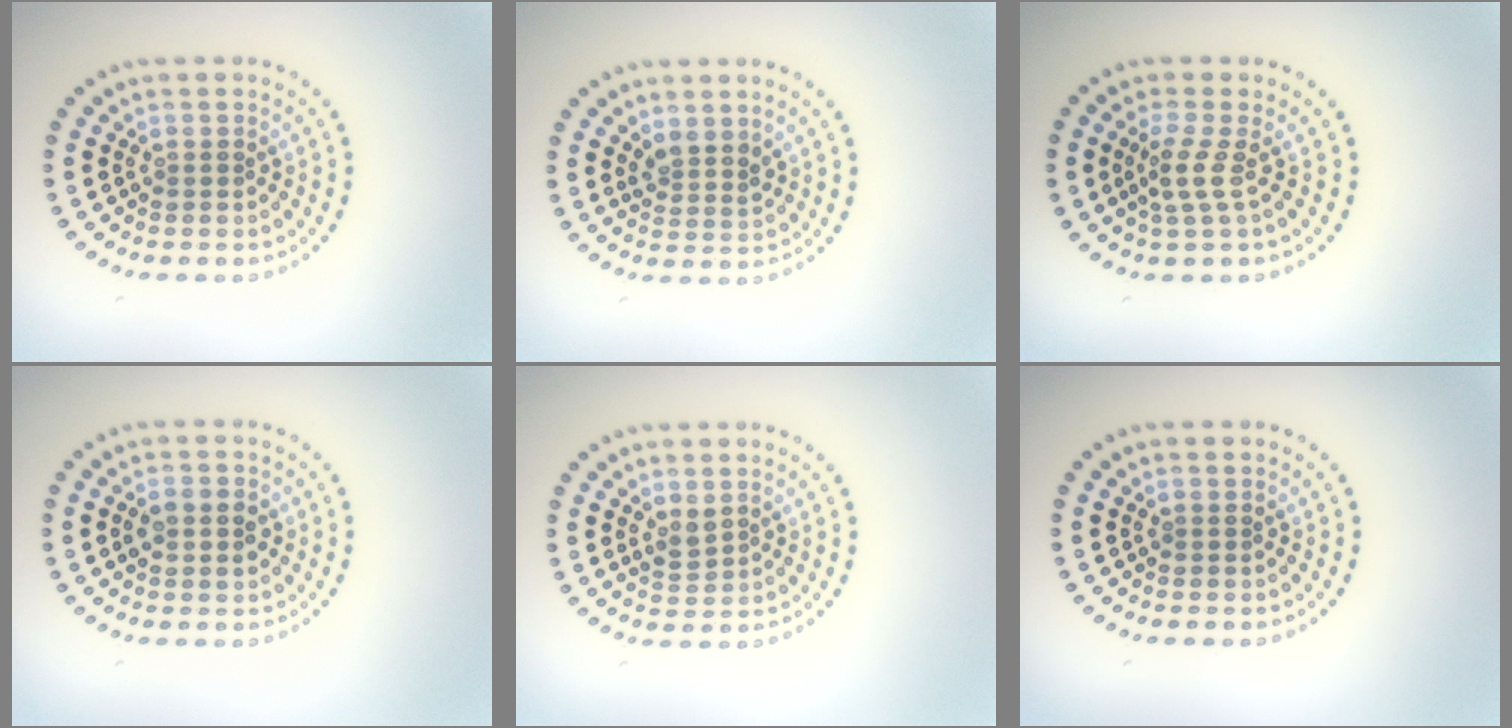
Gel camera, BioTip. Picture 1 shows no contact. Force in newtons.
{"total": 1.9, "press": 1.6, "slide": 1.1}
{"total": 2.1, "press": 1.4, "slide": 1.5}
{"total": 2.8, "press": 2.8, "slide": 0.1}
{"total": 1.4, "press": 1.3, "slide": 0.5}
{"total": 0.0}